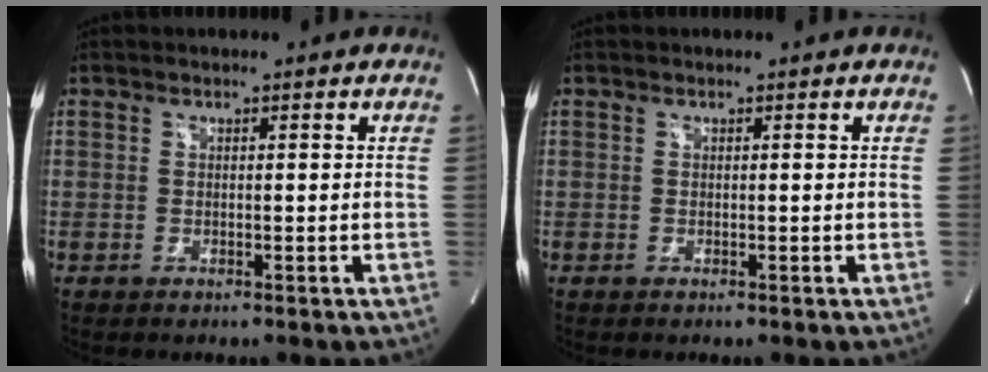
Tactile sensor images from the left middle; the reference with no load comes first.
{"total": 0.0}